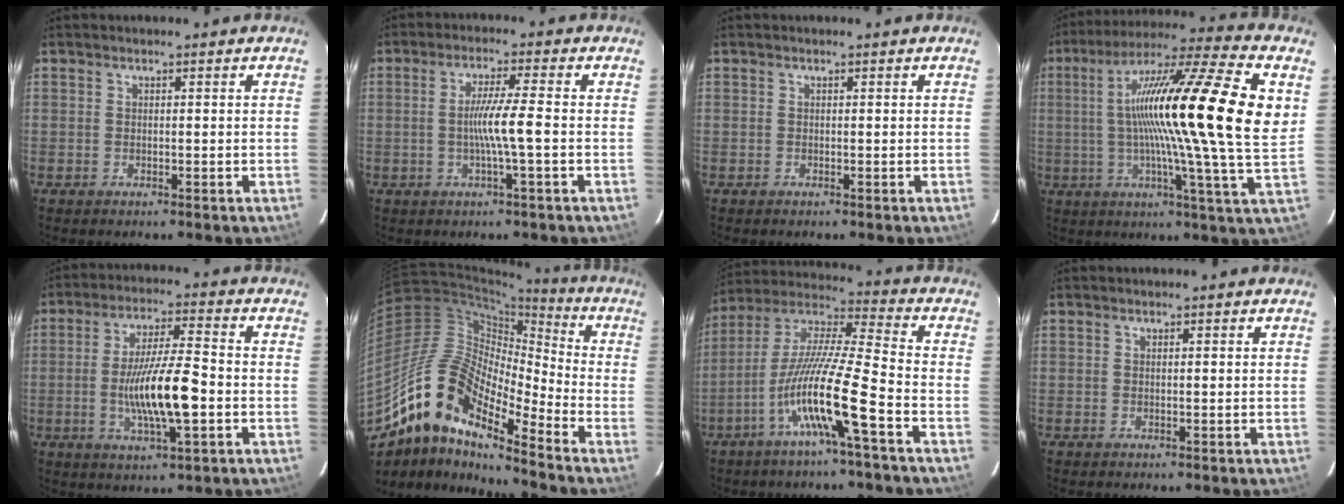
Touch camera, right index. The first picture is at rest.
{"total": 6.3, "force": [-1.0, -0.3, 6.2], "torque": [-0.116, 0.001, -0.017]}
{"total": 0.0}
{"total": 27.0, "force": [4.2, 0.5, 26.7], "torque": [-0.418, 0.023, 0.046]}
{"total": 12.6, "force": [-2.3, 1.9, 12.2], "torque": [-0.230, -0.001, -0.038]}
{"total": 20.4, "force": [-13.1, 6.3, 14.2], "torque": [-0.277, 0.021, -0.236]}
{"total": 15.6, "force": [-6.6, 0.2, 14.1], "torque": [-0.284, 0.001, -0.128]}
{"total": 0.7, "force": [0.2, 0.3, 0.7], "torque": [-0.018, 0.000, 0.003]}